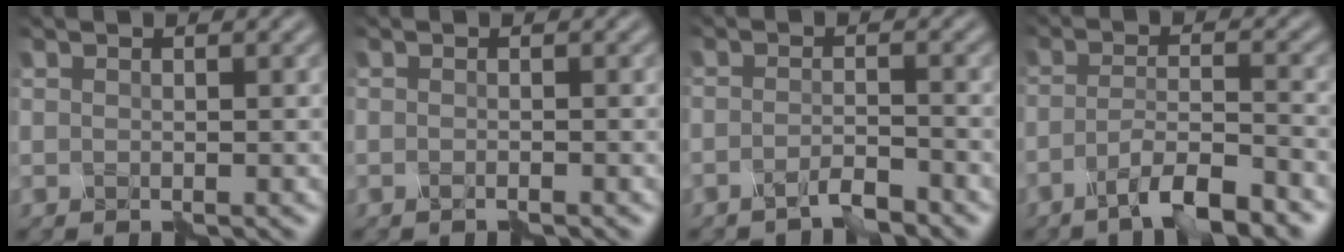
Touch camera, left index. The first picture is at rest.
{"total": 0.6, "force": [-0.5, 0.1, 0.3], "torque": [-0.007, 0.001, -0.009]}
{"total": 2.1, "force": [-1.7, 0.3, 1.2], "torque": [-0.021, 0.002, -0.036]}
{"total": 5.5, "force": [-3.6, 1.1, 4.0], "torque": [-0.064, 0.005, -0.069]}